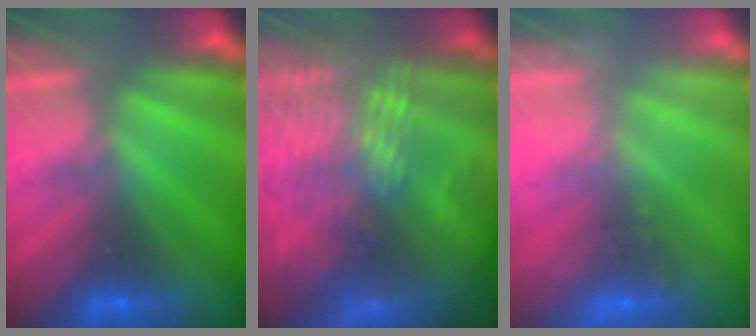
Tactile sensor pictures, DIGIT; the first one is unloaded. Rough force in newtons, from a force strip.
{"total": 7.4}
{"total": 2.3}